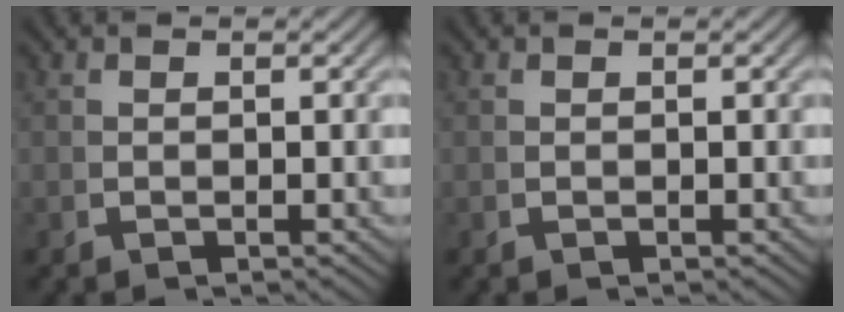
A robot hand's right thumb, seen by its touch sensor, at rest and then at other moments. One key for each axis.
{"total": 0.0}